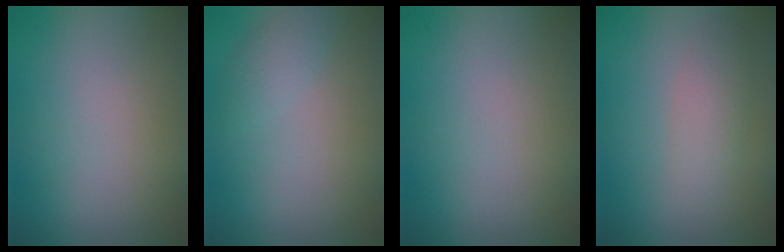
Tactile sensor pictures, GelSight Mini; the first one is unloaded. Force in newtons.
{"total": 1.3, "press": 1.3, "slide": 0.1}
{"total": 0.0}
{"total": 2.3, "press": 2.3, "slide": 0.1}